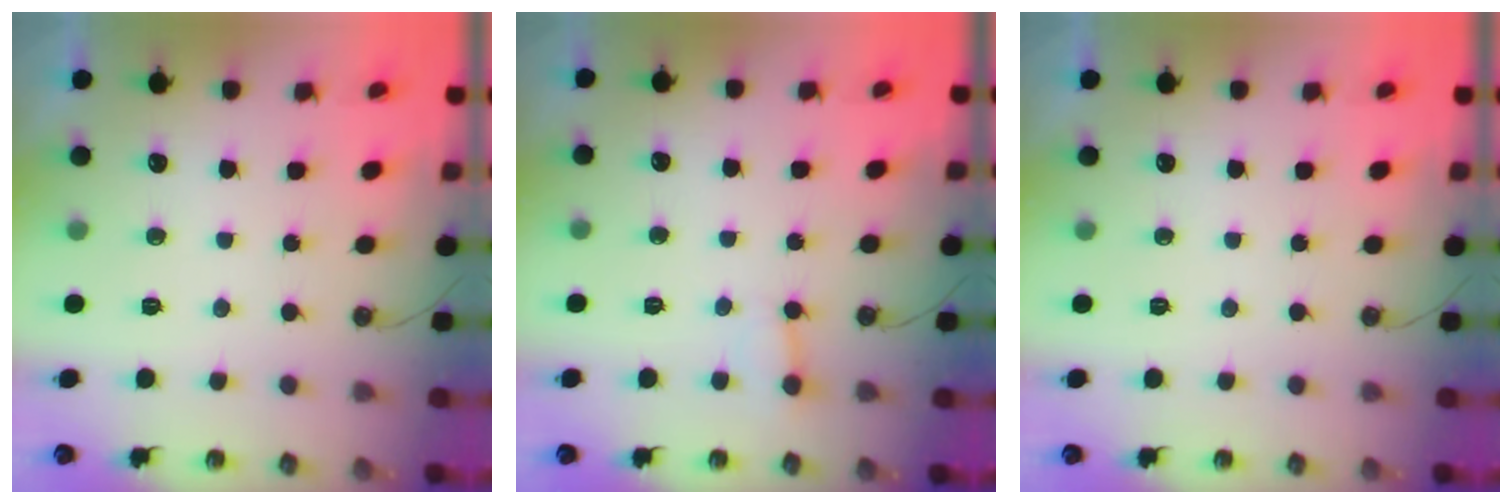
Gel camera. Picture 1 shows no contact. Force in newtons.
{"total": 2.8, "press": 2.8, "slide": 0.3}
{"total": 0.0}